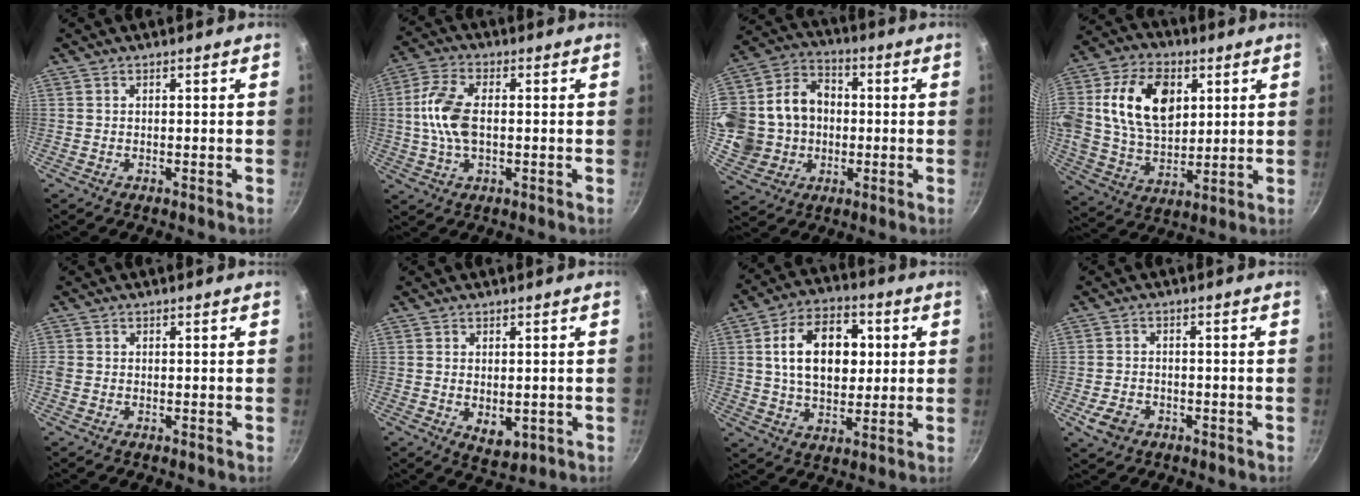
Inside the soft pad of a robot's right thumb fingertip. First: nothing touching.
{"total": 9.7, "force": [0.1, 5.3, 8.1], "torque": [-0.160, 0.017, -0.006]}
{"total": 21.7, "force": [-0.1, 18.4, 11.5], "torque": [-0.239, 0.040, 0.007]}
{"total": 18.8, "force": [4.7, 12.7, 13.0], "torque": [-0.215, -0.002, 0.082]}
{"total": 1.3, "force": [-0.3, 1.1, 0.6], "torque": [-0.012, 0.001, -0.008]}
{"total": 4.9, "force": [-0.7, 3.1, 3.7], "torque": [-0.049, -0.011, 0.000]}
{"total": 16.0, "force": [2.8, 10.5, 11.7], "torque": [-0.157, 0.009, 0.040]}
{"total": 4.7, "force": [-2.2, 3.6, 2.2], "torque": [-0.040, 0.017, -0.034]}